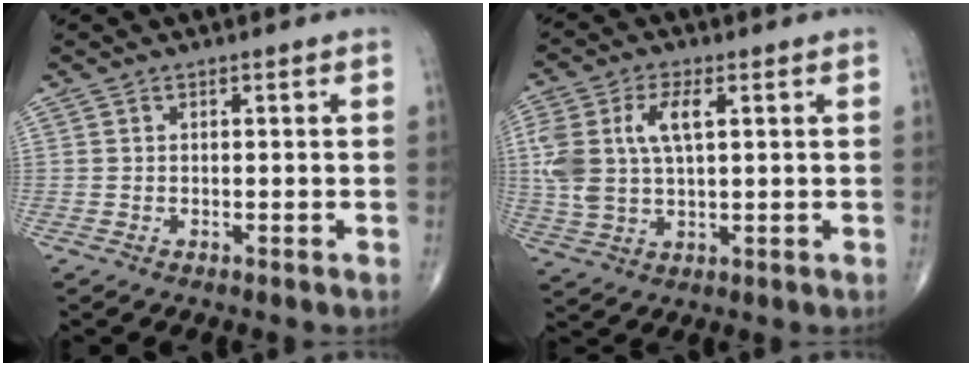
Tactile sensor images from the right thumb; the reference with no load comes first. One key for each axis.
{"total": 10.6, "fx": 2.6, "fy": 5.3, "fz": 8.9, "tx": -0.203, "ty": 0.009, "tz": 0.055}